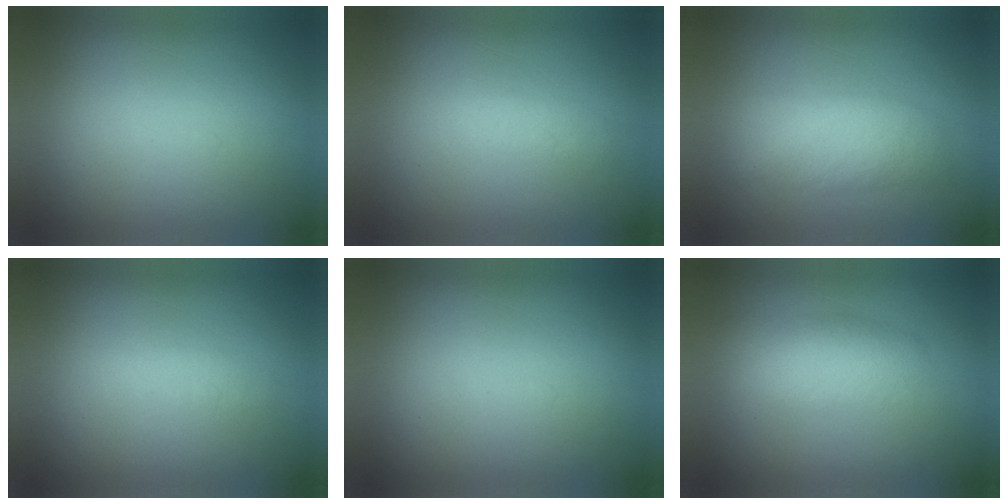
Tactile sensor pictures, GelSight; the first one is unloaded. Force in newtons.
{"total": 1.4}
{"total": 4.0}
{"total": 1.3}
{"total": 0.0}
{"total": 4.0}